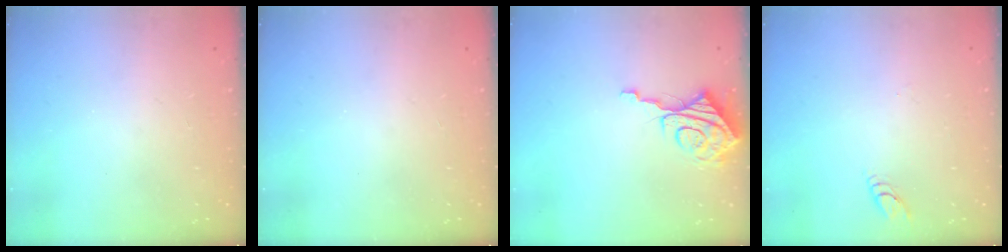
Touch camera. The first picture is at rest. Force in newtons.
{"total": 0.0}
{"total": 9.8, "press": 9.7, "slide": 1.1}
{"total": 2.8, "press": 2.8, "slide": 0.2}